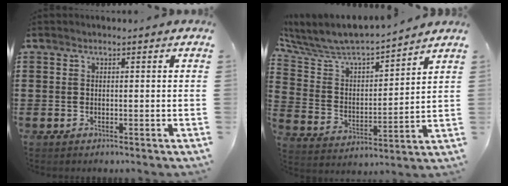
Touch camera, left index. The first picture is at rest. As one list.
[{"total": 6.2, "force": [5.8, 1.3, 1.7], "torque": [-0.066, -0.047, 0.094]}]